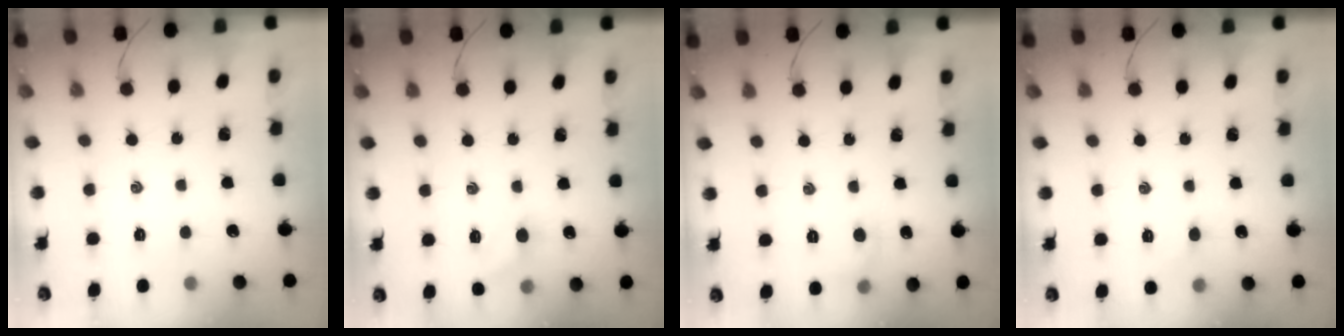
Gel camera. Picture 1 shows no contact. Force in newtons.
{"total": 6.8, "press": 6.5, "slide": 2.1}
{"total": 4.7, "press": 4.5, "slide": 1.5}
{"total": 2.5, "press": 2.4, "slide": 0.7}